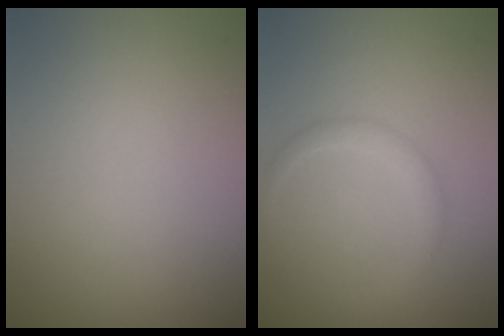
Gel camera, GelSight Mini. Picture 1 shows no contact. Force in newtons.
{"total": 1.7, "press": 1.7, "slide": 0.1}